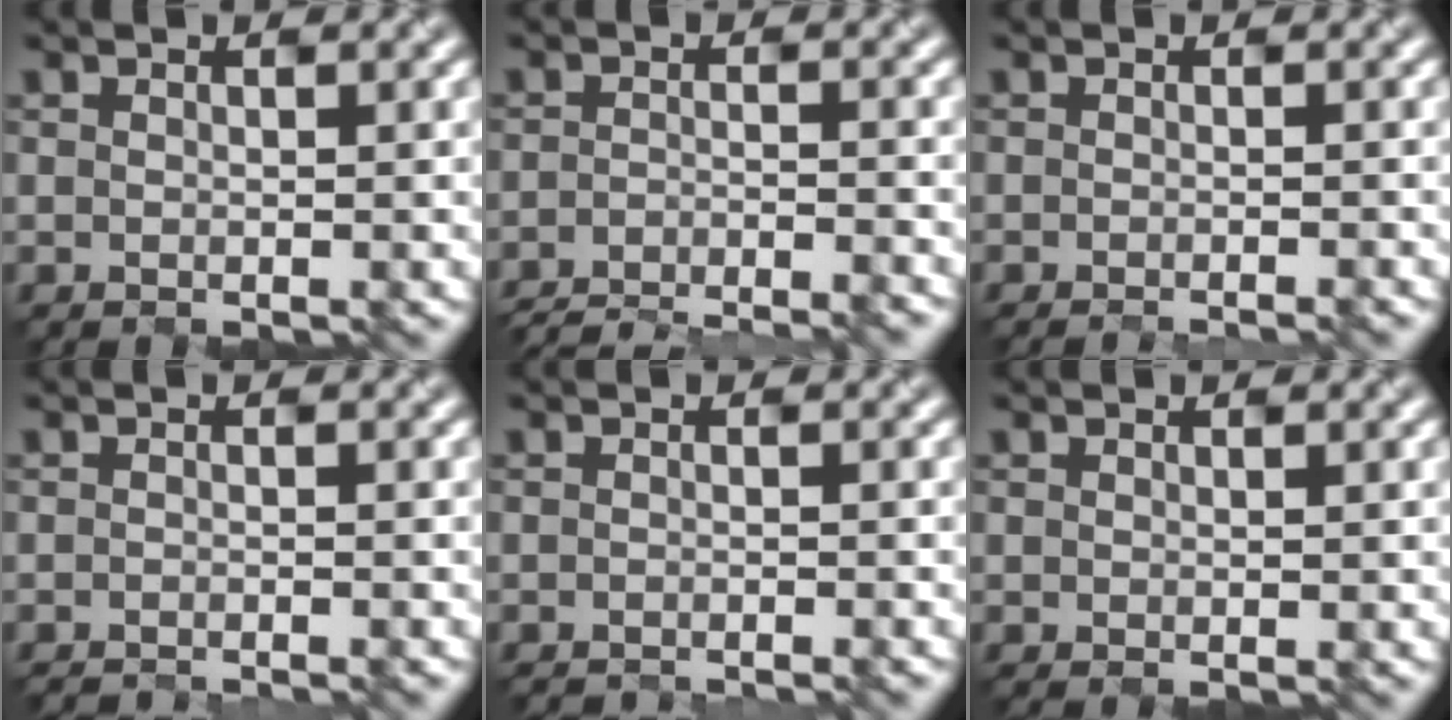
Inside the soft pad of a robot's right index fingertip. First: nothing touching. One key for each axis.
{"total": 6.9, "fx": -6.7, "fy": 0.7, "fz": 1.6, "tx": -0.020, "ty": -0.012, "tz": -0.097}
{"total": 1.1, "fx": -0.6, "fy": 0.5, "fz": 0.7, "tx": 0.010, "ty": 0.001, "tz": -0.019}
{"total": 1.0, "fx": -1.0, "fy": 0.1, "fz": 0.2, "tx": 0.013, "ty": -0.007, "tz": -0.026}
{"total": 0.9, "fx": -0.9, "fy": 0.1, "fz": 0.2, "tx": 0.010, "ty": -0.008, "tz": -0.027}
{"total": 0.0}